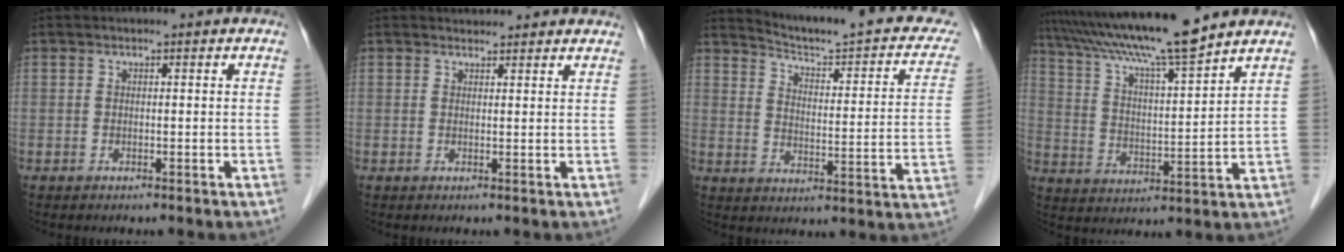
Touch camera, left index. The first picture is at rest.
{"total": 3.9, "force": [3.8, 0.8, 0.4], "torque": [-0.009, 0.016, 0.040]}
{"total": 18.0, "force": [16.3, 3.0, 7.0], "torque": [-0.085, -0.036, 0.199]}
{"total": 14.7, "force": [12.7, -0.7, 7.5], "torque": [-0.136, 0.008, 0.213]}